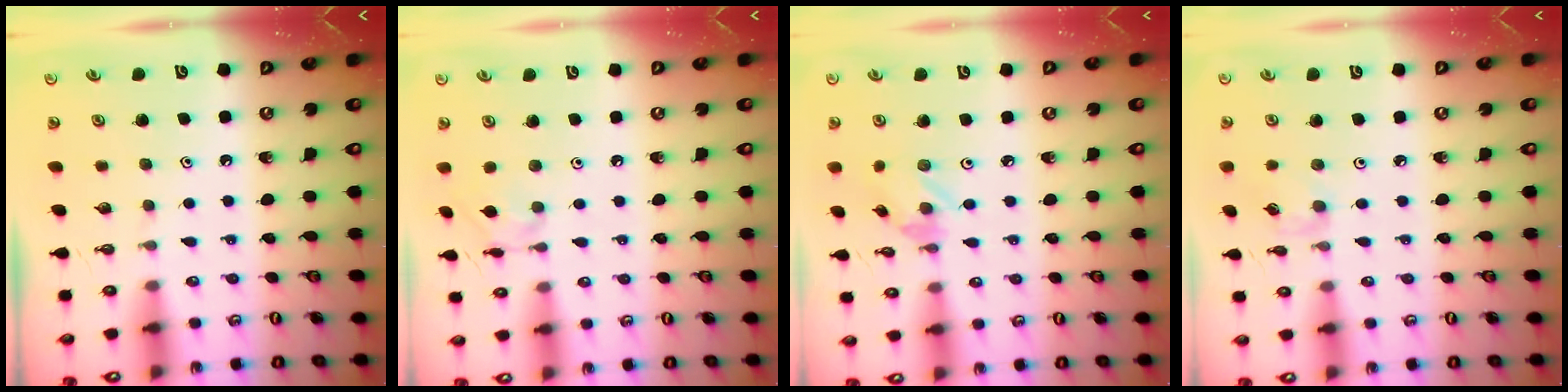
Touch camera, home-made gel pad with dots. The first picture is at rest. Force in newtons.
{"total": 2.6, "press": 2.6, "slide": 0.3}
{"total": 1.8, "press": 1.8, "slide": 0.2}
{"total": 2.9, "press": 2.8, "slide": 0.5}